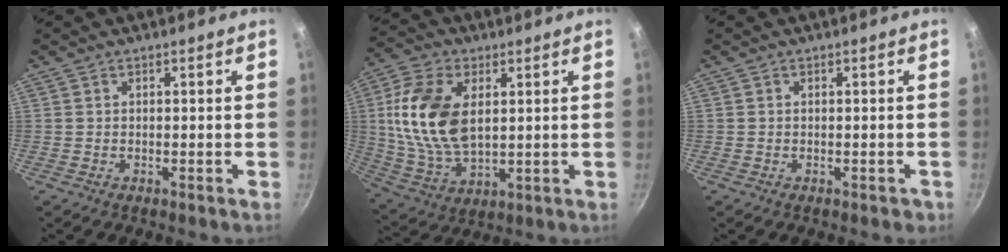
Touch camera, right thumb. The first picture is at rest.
{"total": 16.7, "force": [3.2, 9.8, 13.2], "torque": [-0.244, -0.009, 0.069]}
{"total": 1.0, "force": [-0.5, 0.6, 0.5], "torque": [-0.003, 0.007, -0.001]}